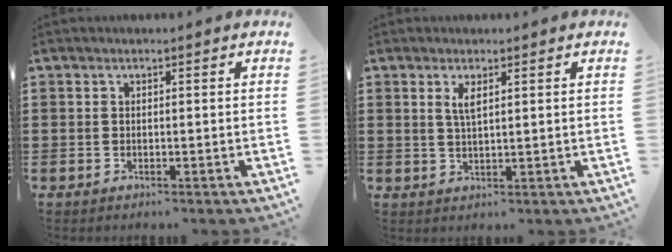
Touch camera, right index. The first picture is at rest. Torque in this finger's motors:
{"motor_torque": [0.42, -0.09, 0.22, 0.05]}